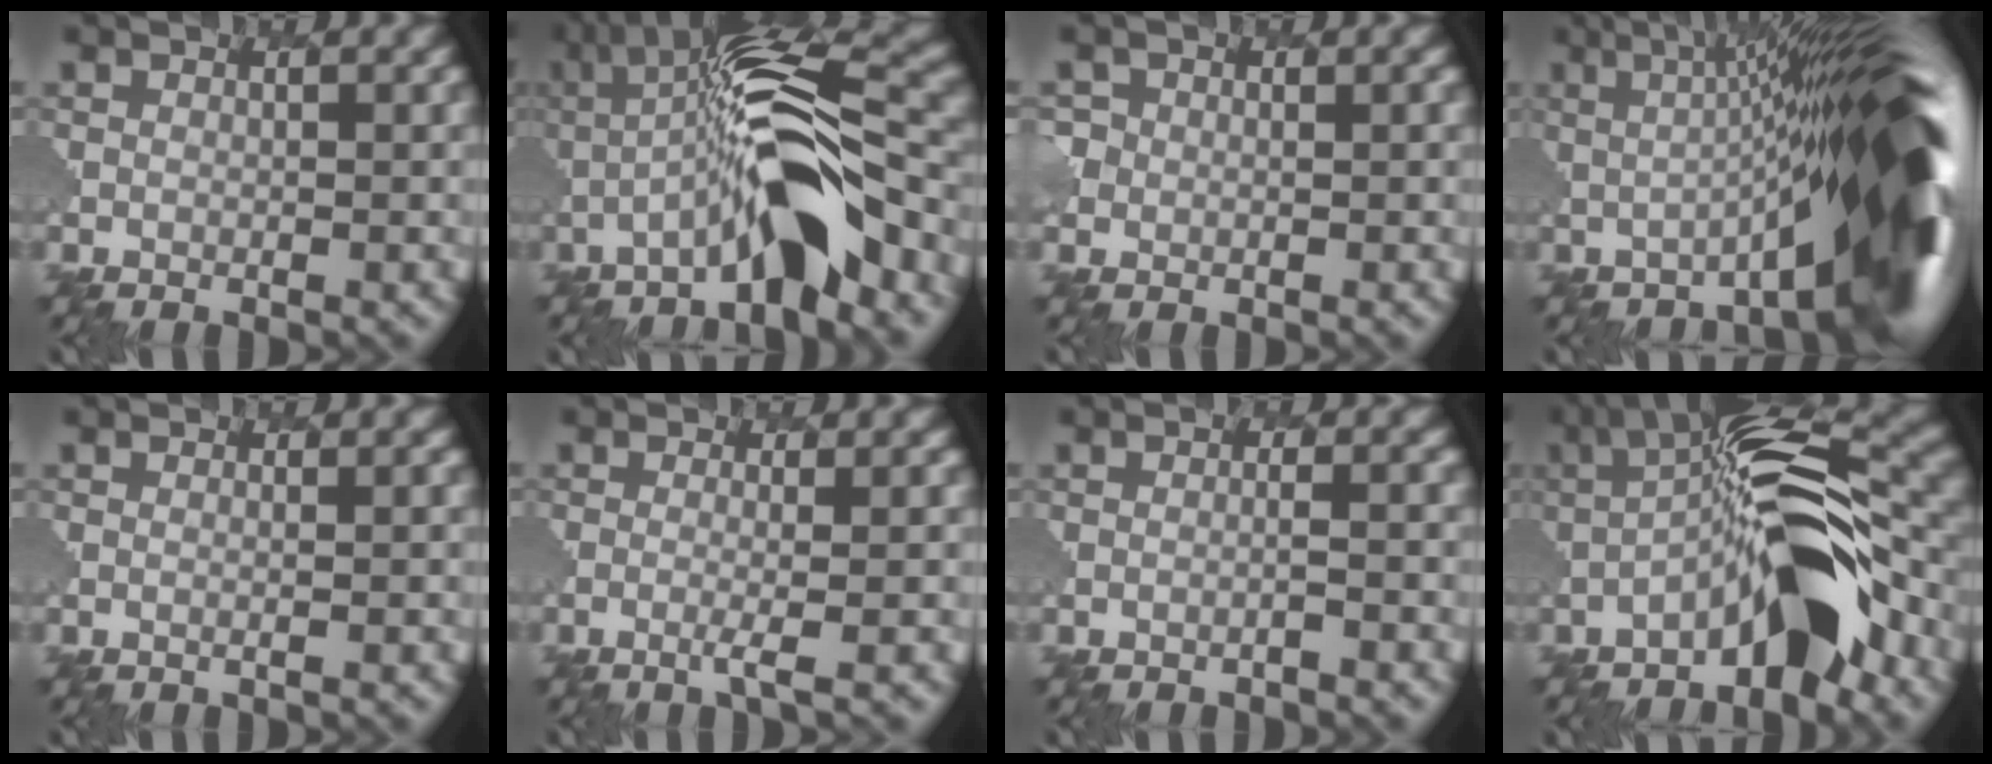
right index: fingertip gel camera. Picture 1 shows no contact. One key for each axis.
{"total": 6.9, "fx": -1.9, "fy": 0.9, "fz": 6.6, "tx": -0.137, "ty": 0.031, "tz": -0.071}
{"total": 3.5, "fx": 0.0, "fy": 3.4, "fz": 0.8, "tx": 0.009, "ty": 0.026, "tz": -0.025}
{"total": 10.8, "fx": 0.2, "fy": 0.5, "fz": 10.7, "tx": -0.113, "ty": 0.040, "tz": -0.032}
{"total": 1.4, "fx": 0.9, "fy": -1.0, "fz": -0.3, "tx": 0.022, "ty": 0.018, "tz": -0.003}
{"total": 1.6, "fx": 0.3, "fy": -1.6, "fz": 0.2, "tx": -0.015, "ty": 0.017, "tz": -0.021}
{"total": 1.1, "fx": -0.4, "fy": -0.8, "fz": -0.6, "tx": 0.011, "ty": 0.016, "tz": -0.020}
{"total": 6.9, "fx": -2.8, "fy": 1.2, "fz": 6.2, "tx": -0.121, "ty": 0.033, "tz": -0.084}